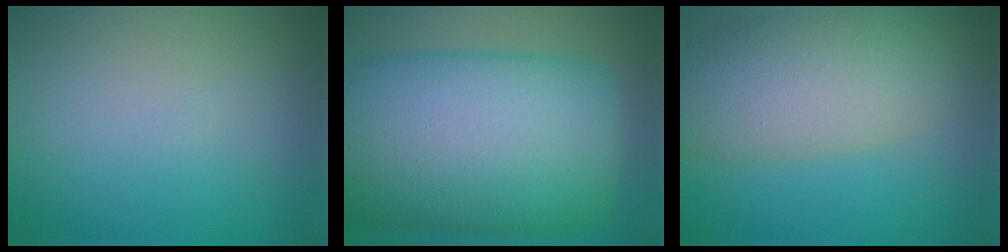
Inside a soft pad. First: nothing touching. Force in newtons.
{"total": 17.6, "press": 17.6, "slide": 0.1}
{"total": 7.7, "press": 7.7, "slide": 0.4}